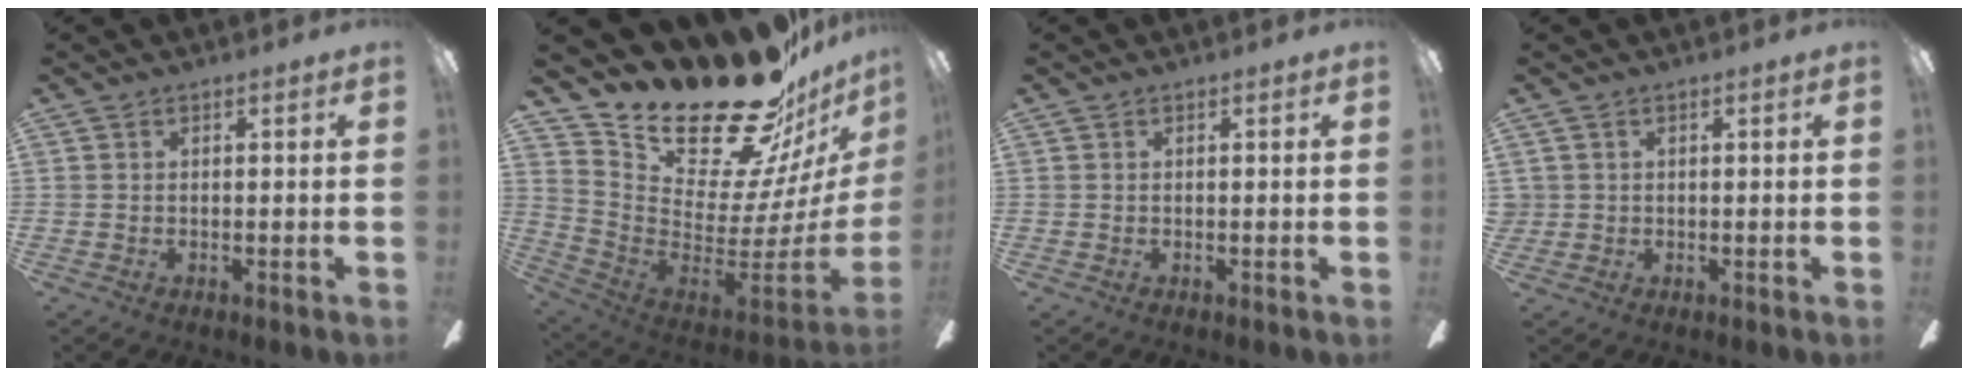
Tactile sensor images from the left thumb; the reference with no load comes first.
{"total": 24.6, "force": [20.2, 8.5, 11.2], "torque": [-0.148, -0.179, 0.371]}
{"total": 0.0}
{"total": 1.6, "force": [0.5, 1.5, 0.2], "torque": [-0.005, 0.004, 0.009]}